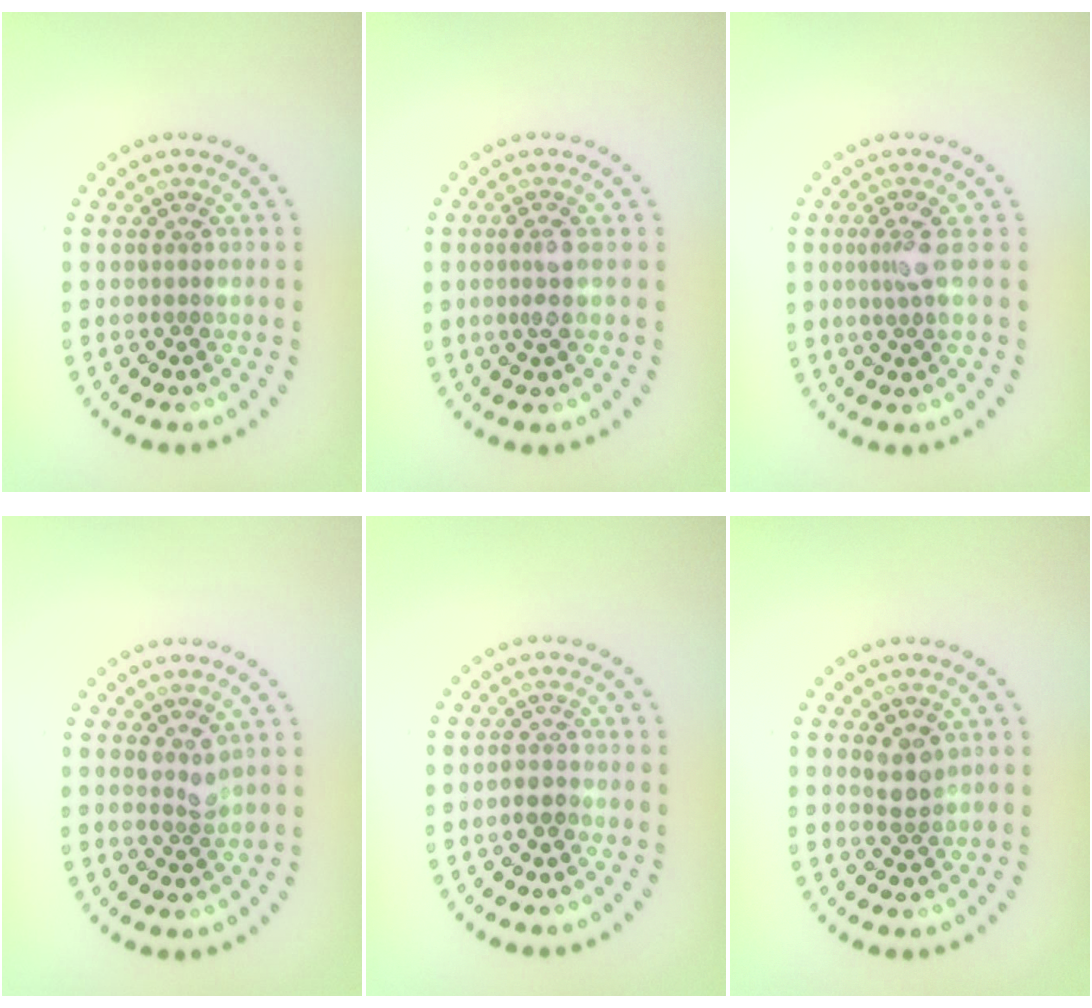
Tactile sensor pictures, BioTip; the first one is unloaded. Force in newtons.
{"total": 1.8, "press": 1.5, "slide": 1.0}
{"total": 2.1, "press": 1.5, "slide": 1.4}
{"total": 1.3, "press": 1.0, "slide": 0.8}
{"total": 1.4, "press": 1.2, "slide": 0.7}
{"total": 2.0, "press": 1.8, "slide": 0.8}